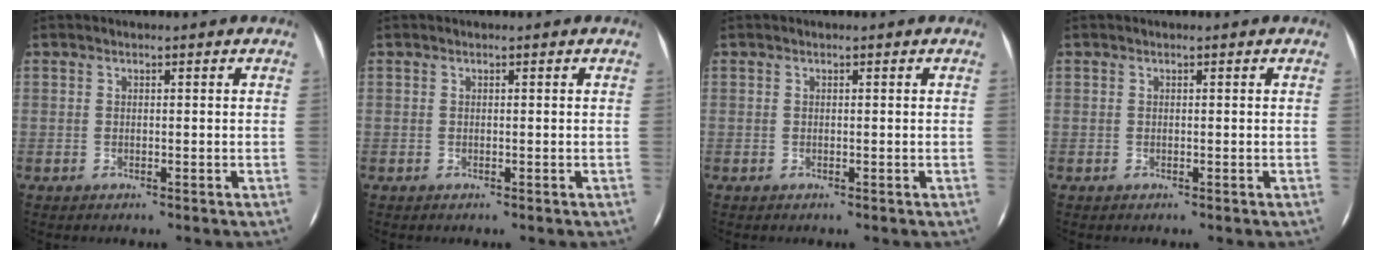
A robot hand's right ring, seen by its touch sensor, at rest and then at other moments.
{"total": 0.0}
{"total": 0.0}
{"total": 0.0}